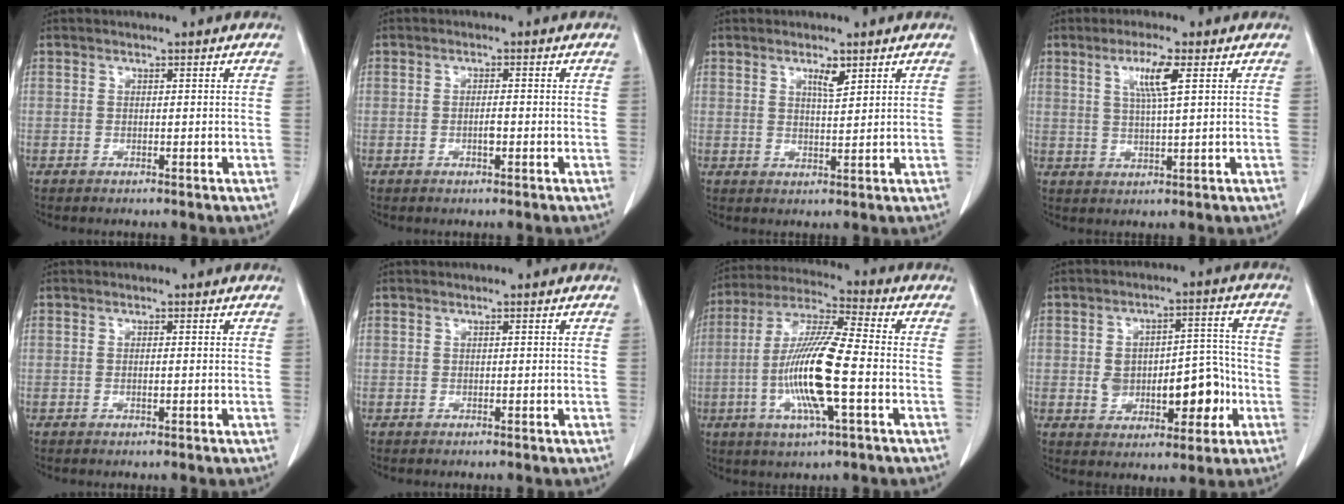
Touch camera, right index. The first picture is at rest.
{"total": 1.7, "force": [-0.5, 0.3, 1.6], "torque": [-0.031, 0.000, -0.008]}
{"total": 2.9, "force": [1.8, 0.6, 2.2], "torque": [-0.040, -0.002, 0.031]}
{"total": 5.4, "force": [2.1, 0.1, 5.0], "torque": [-0.094, 0.000, 0.038]}
{"total": 0.8, "force": [-0.1, 0.1, 0.7], "torque": [-0.016, -0.002, -0.001]}
{"total": 0.0}
{"total": 14.7, "force": [-3.2, 1.2, 14.3], "torque": [-0.290, -0.009, -0.064]}
{"total": 11.6, "force": [-2.0, 6.1, 9.7], "torque": [-0.139, 0.029, -0.016]}